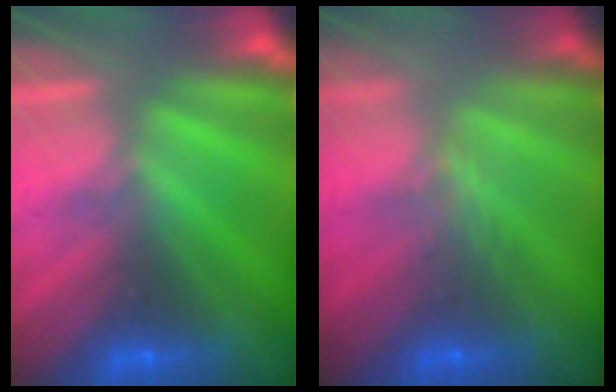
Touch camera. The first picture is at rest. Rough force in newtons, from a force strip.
{"total": 2.9}